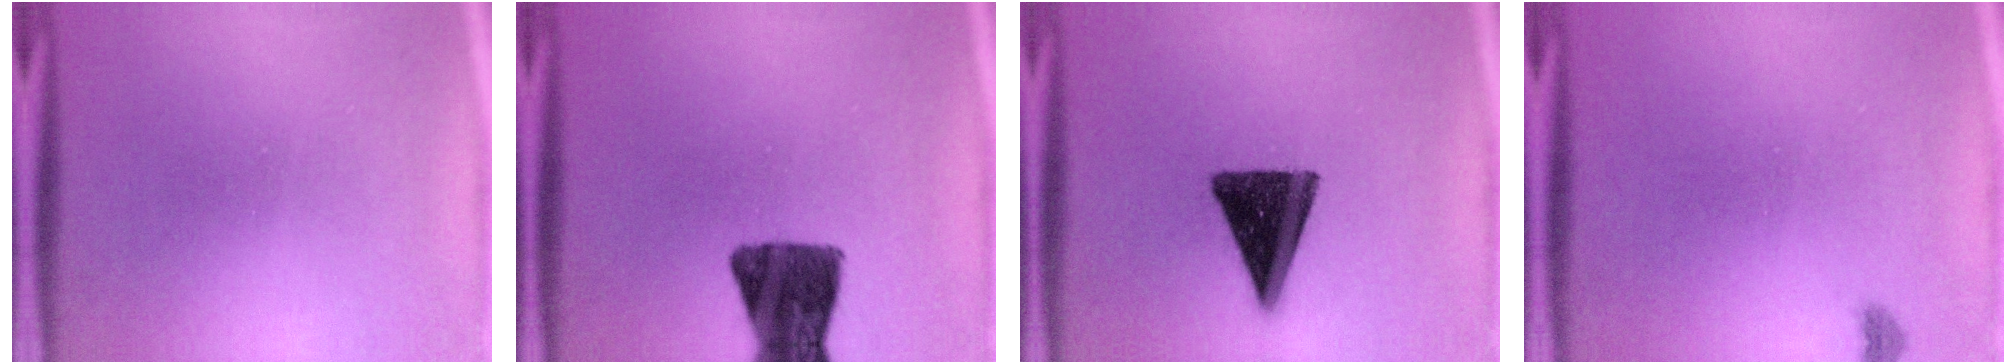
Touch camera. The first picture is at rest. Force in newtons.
{"total": 11.8}
{"total": 14.2}
{"total": 1.1}